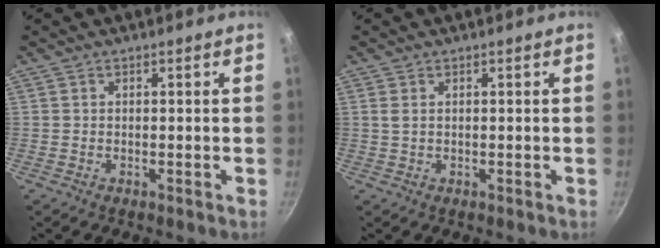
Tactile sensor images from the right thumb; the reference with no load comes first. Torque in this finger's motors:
{"motor_torque": [-0.70, 0.13, 0.46, 0.15, -0.08]}